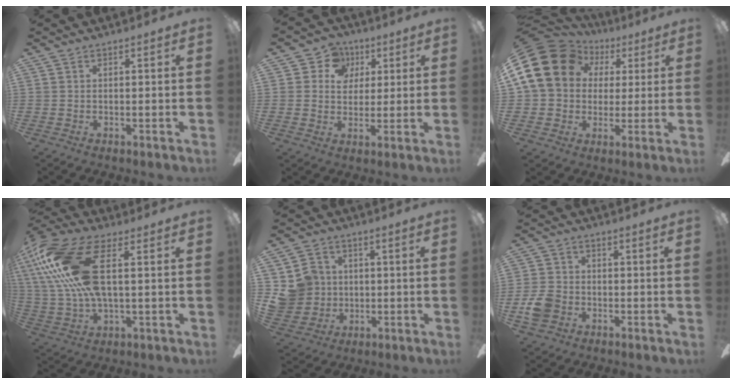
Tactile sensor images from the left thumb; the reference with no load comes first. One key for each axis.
{"total": 7.8, "fx": 2.7, "fy": 7.1, "fz": 1.6, "tx": -0.031, "ty": -0.005, "tz": 0.047}
{"total": 18.2, "fx": 4.9, "fy": 15.7, "fz": 8.0, "tx": -0.168, "ty": -0.015, "tz": 0.095}
{"total": 23.5, "fx": 5.5, "fy": 10.9, "fz": 20.1, "tx": -0.422, "ty": -0.002, "tz": 0.094}
{"total": 9.0, "fx": 0.1, "fy": 8.7, "fz": 2.3, "tx": -0.065, "ty": 0.015, "tz": 0.008}
{"total": 6.8, "fx": -2.7, "fy": 5.4, "fz": 3.2, "tx": -0.077, "ty": 0.021, "tz": -0.051}